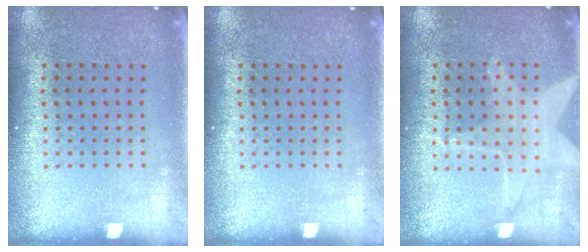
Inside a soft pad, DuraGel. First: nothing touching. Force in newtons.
{"total": 0.0}
{"total": 1.4, "press": 1.4, "slide": 0.3}